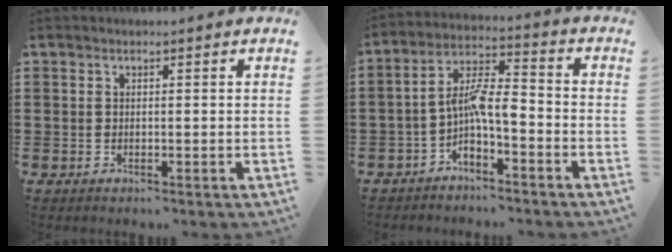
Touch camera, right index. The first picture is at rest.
{"total": 6.6, "force": [-2.4, 2.4, 5.7], "torque": [-0.119, 0.006, -0.049]}